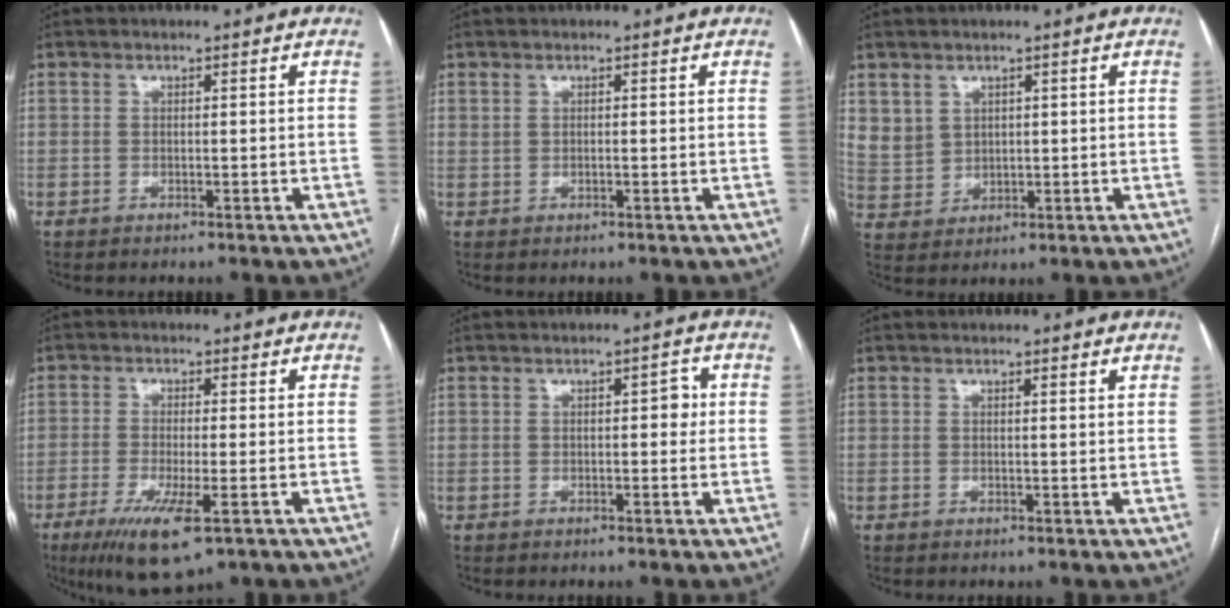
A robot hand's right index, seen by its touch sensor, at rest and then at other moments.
{"total": 0.5, "force": [0.4, 0.3, 0.3], "torque": [-0.005, 0.004, 0.008]}
{"total": 5.7, "force": [2.8, 4.8, 1.1], "torque": [-0.031, 0.008, 0.072]}
{"total": 8.9, "force": [-4.5, 1.5, 7.5], "torque": [-0.135, -0.025, -0.071]}
{"total": 2.3, "force": [0.3, 1.1, 2.0], "torque": [-0.019, 0.014, 0.002]}
{"total": 1.2, "force": [1.1, 0.0, 0.5], "torque": [-0.008, 0.003, 0.011]}